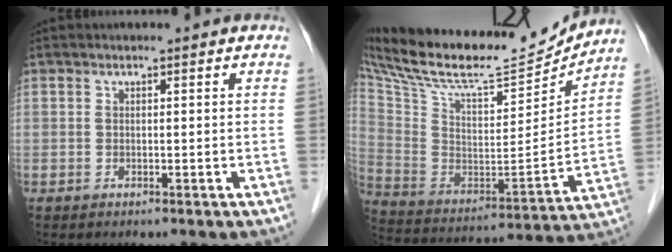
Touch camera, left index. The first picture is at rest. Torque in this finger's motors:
{"motor_torque": [0.43, -0.40, 0.36, 0.11]}